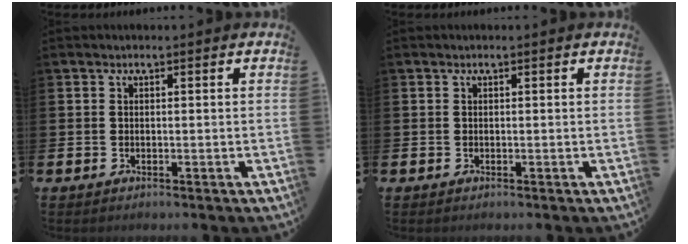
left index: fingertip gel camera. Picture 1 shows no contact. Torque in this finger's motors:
{"motor_torque": [0.00, 0.00, 0.01, 0.00]}